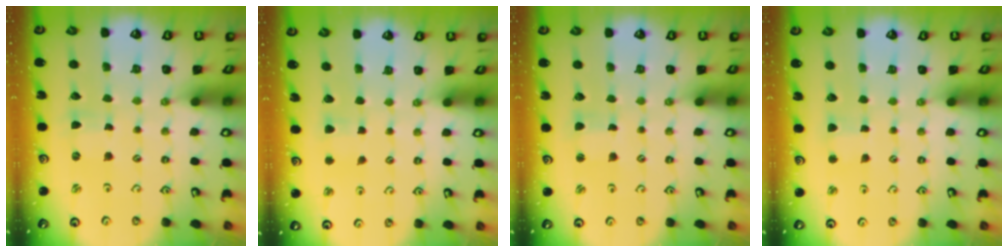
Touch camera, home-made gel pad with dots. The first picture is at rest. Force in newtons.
{"total": 3.8, "press": 3.7, "slide": 0.8}
{"total": 0.7, "press": 0.7, "slide": 0.2}
{"total": 2.5, "press": 2.5, "slide": 0.3}